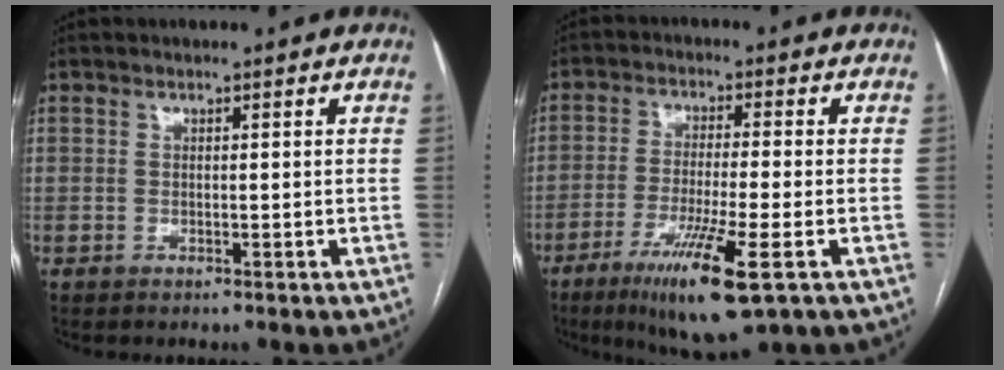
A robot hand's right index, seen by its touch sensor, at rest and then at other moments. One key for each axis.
{"total": 11.9, "fx": -5.9, "fy": 0.6, "fz": 10.3, "tx": -0.189, "ty": -0.035, "tz": -0.097}